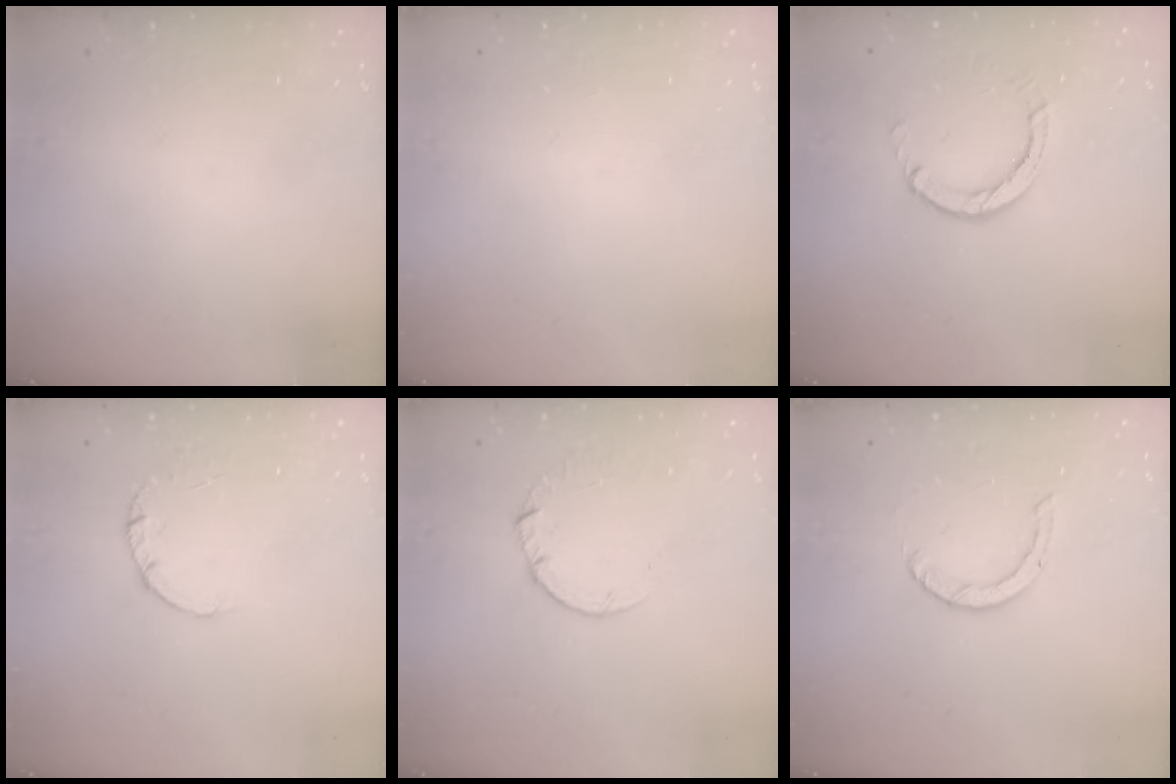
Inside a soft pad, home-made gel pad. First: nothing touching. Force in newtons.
{"total": 0.0}
{"total": 2.9, "press": 2.9, "slide": 0.5}
{"total": 1.8, "press": 1.8, "slide": 0.1}
{"total": 3.7, "press": 3.7, "slide": 0.5}
{"total": 0.9, "press": 0.9, "slide": 0.1}